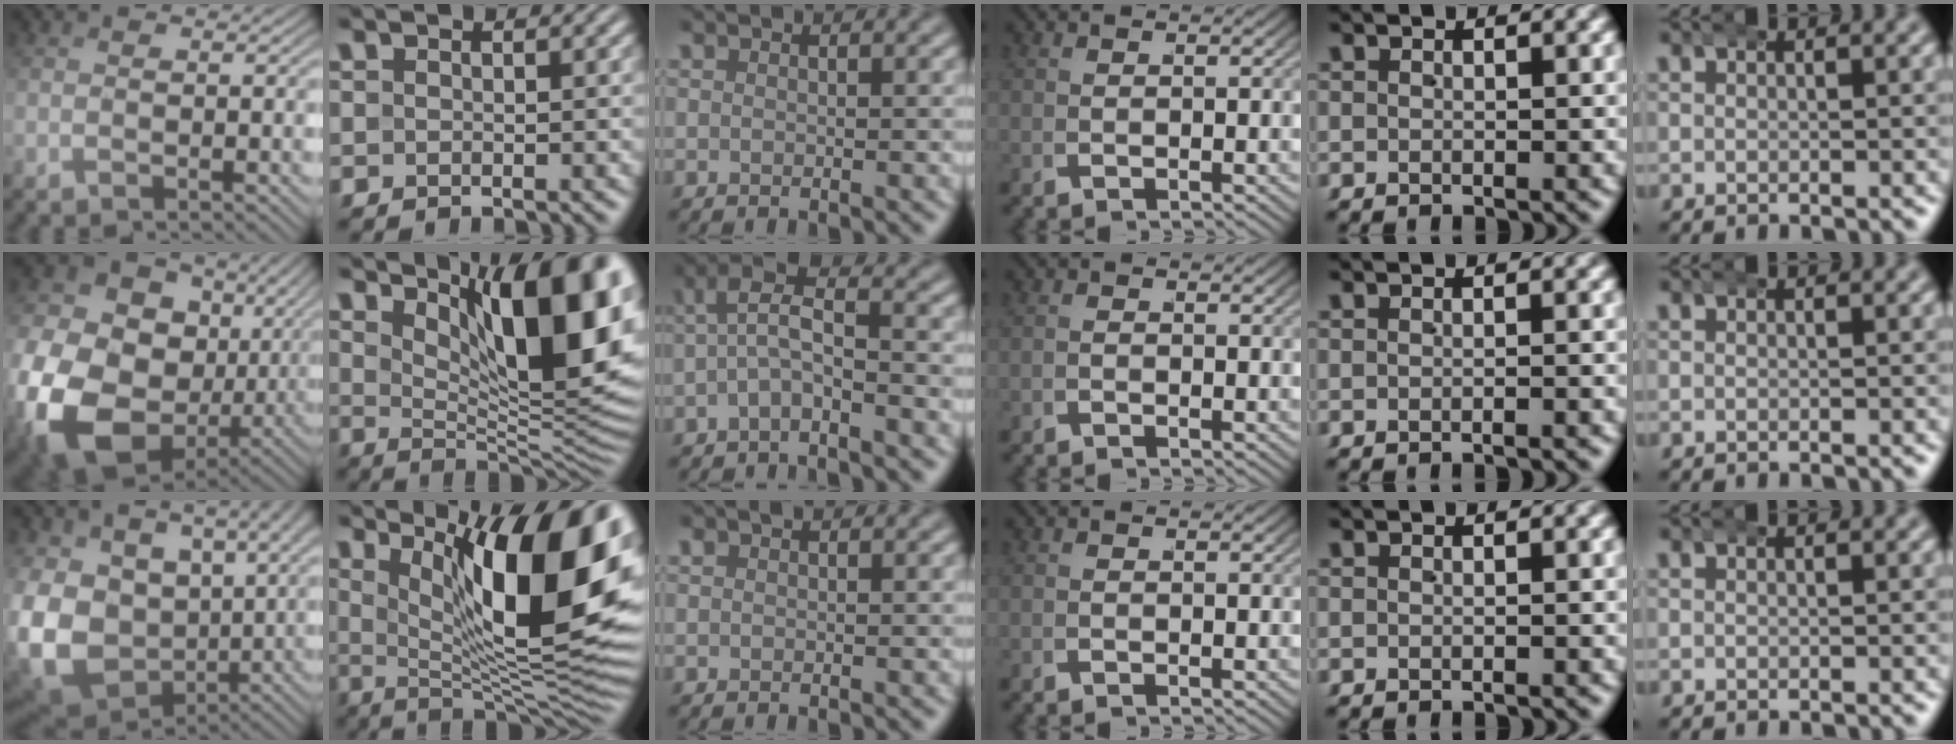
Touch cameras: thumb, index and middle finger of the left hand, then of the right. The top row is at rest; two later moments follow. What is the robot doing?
{"motion": "wrap", "object": "aluminum foil"}